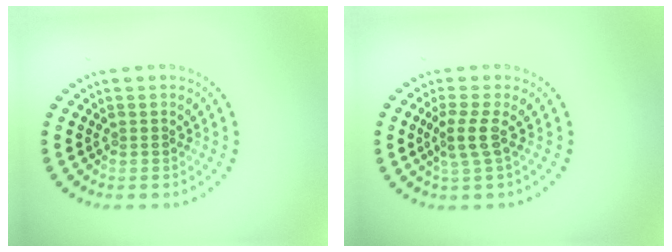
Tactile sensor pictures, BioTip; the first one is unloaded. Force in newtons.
{"total": 2.2, "press": 1.7, "slide": 1.3}